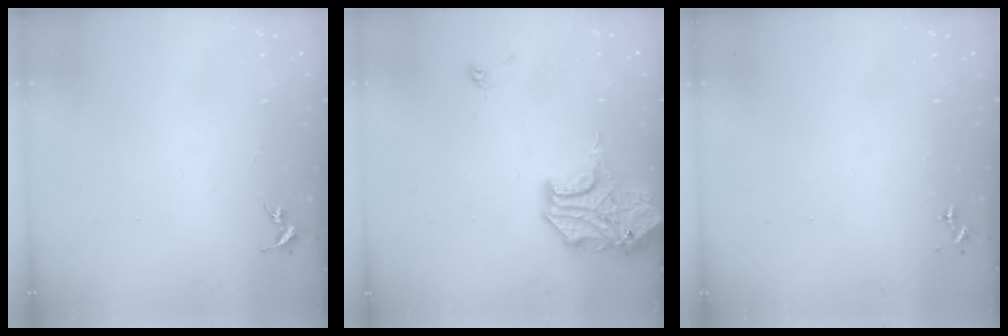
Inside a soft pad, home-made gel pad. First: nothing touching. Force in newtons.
{"total": 15.2, "press": 15.1, "slide": 2.2}
{"total": 0.0}